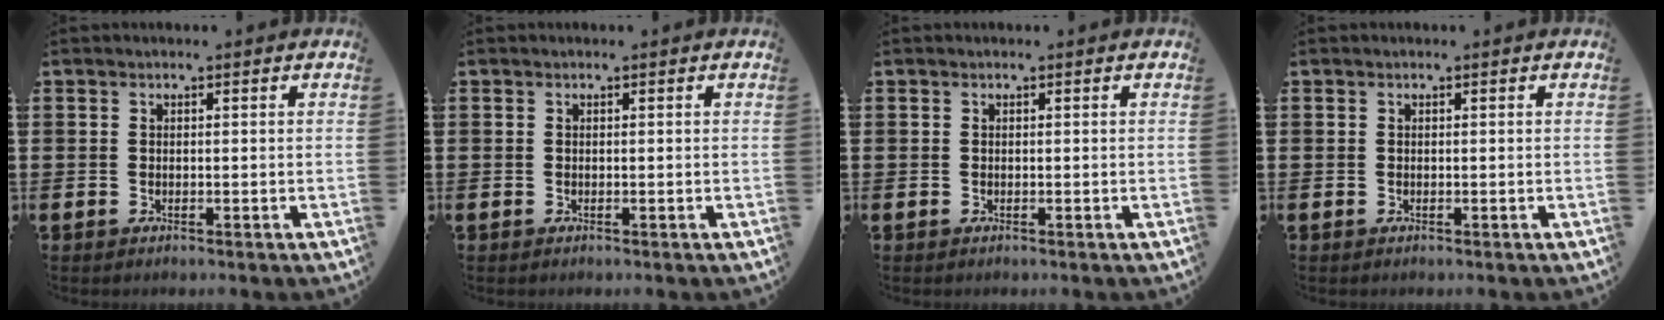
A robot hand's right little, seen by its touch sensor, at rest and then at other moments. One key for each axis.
{"total": 0.0}
{"total": 0.0}
{"total": 0.0}